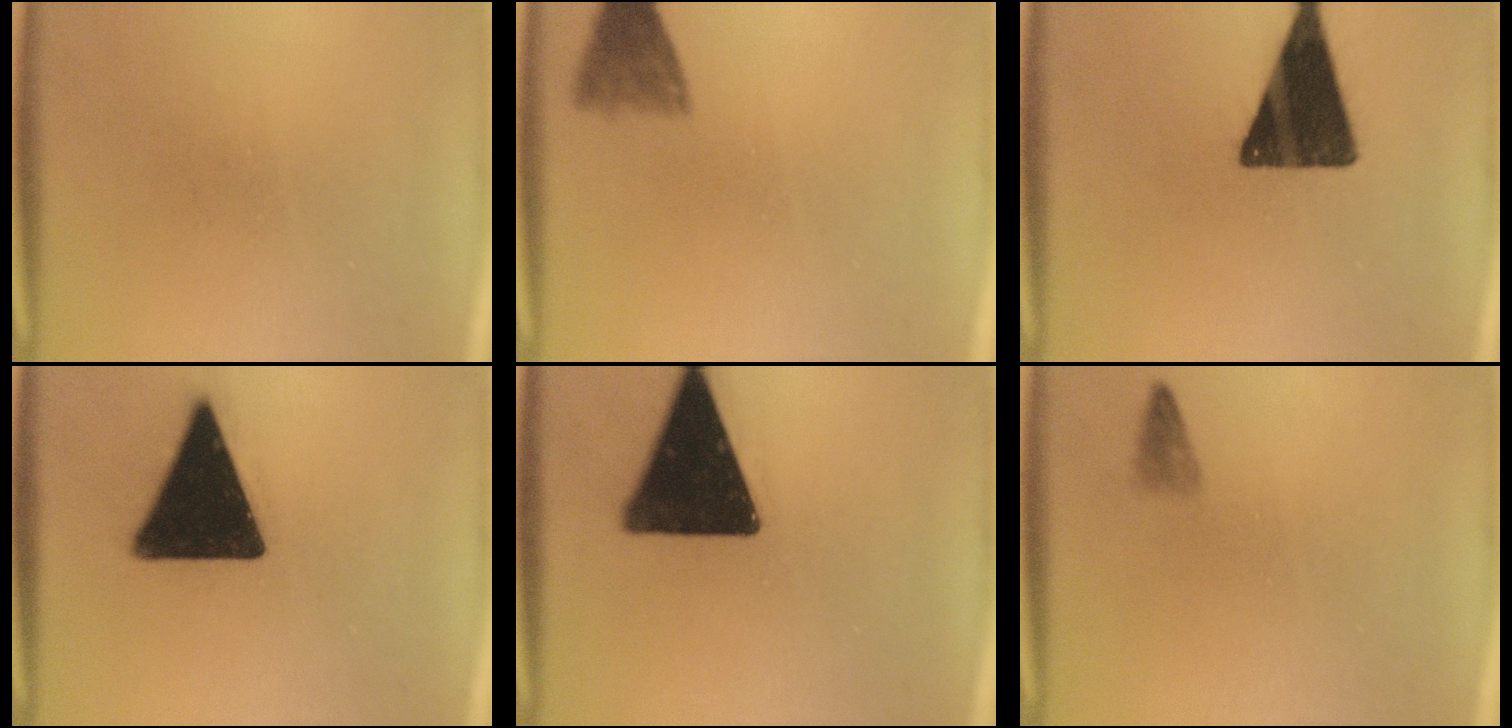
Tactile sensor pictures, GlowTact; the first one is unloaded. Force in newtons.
{"total": 3.8}
{"total": 16.5}
{"total": 19.6}
{"total": 18.3}
{"total": 1.2}